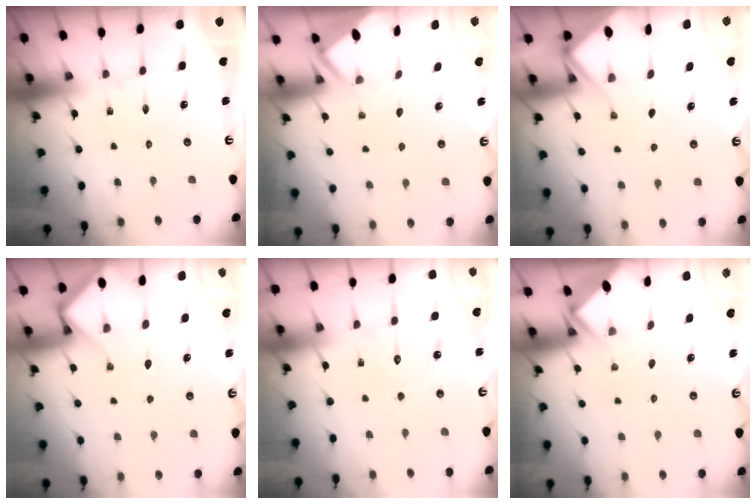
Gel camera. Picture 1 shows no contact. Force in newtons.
{"total": 3.8, "press": 3.8, "slide": 0.3}
{"total": 6.7, "press": 6.7, "slide": 0.7}
{"total": 8.5, "press": 8.5, "slide": 0.9}
{"total": 6.3, "press": 6.3, "slide": 0.5}
{"total": 2.8, "press": 2.8, "slide": 0.2}